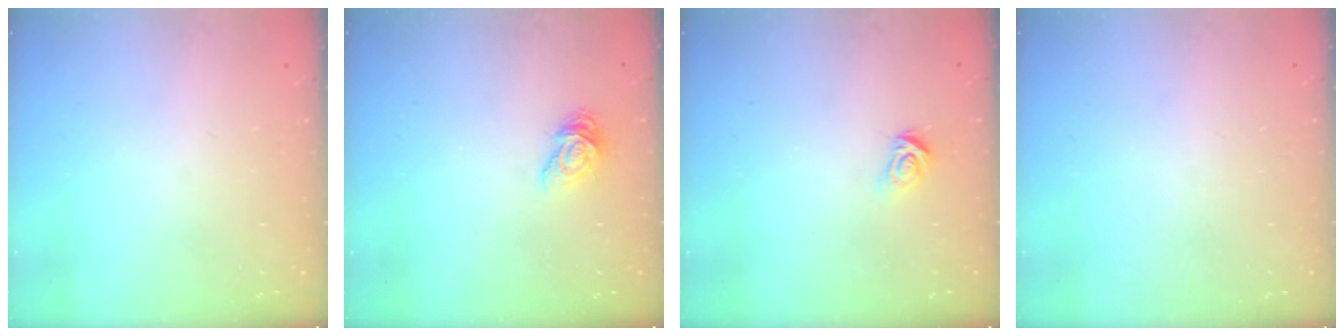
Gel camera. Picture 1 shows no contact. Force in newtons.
{"total": 8.4, "press": 8.4, "slide": 0.3}
{"total": 4.7, "press": 4.6, "slide": 0.5}
{"total": 0.0}